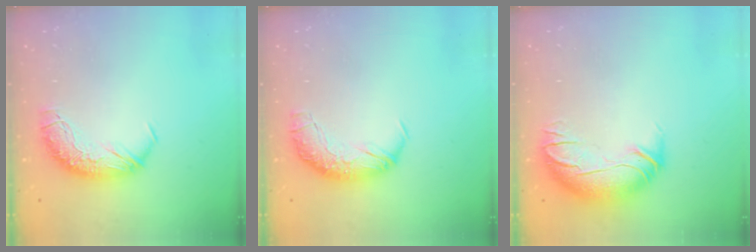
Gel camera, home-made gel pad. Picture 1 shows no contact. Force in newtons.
{"total": 2.5, "press": 1.2, "slide": 2.2}
{"total": 3.0, "press": 0.4, "slide": 2.9}